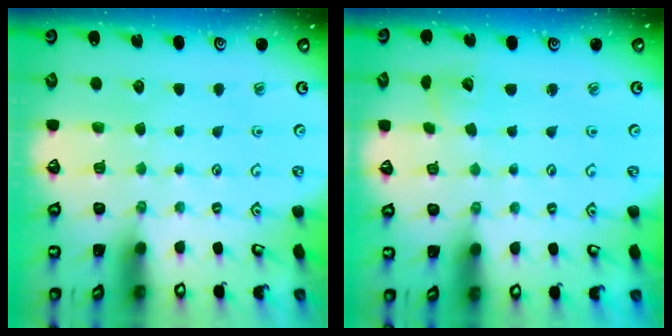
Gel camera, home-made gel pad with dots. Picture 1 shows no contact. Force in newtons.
{"total": 2.3, "press": 2.3, "slide": 0.4}